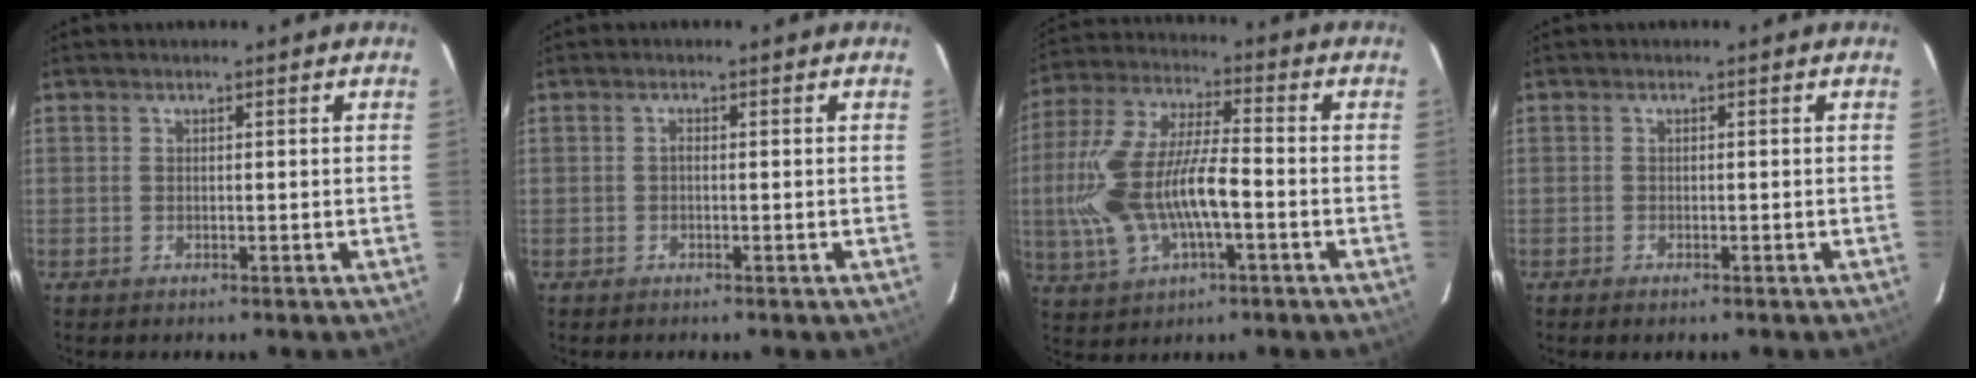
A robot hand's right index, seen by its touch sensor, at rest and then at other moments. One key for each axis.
{"total": 0.5, "fx": -0.2, "fy": 0.3, "fz": 0.4, "tx": -0.005, "ty": 0.004, "tz": -0.006}
{"total": 17.4, "fx": -3.7, "fy": 7.4, "fz": 15.3, "tx": -0.329, "ty": 0.001, "tz": -0.064}
{"total": 1.1, "fx": -0.9, "fy": 0.4, "fz": 0.6, "tx": -0.013, "ty": -0.004, "tz": -0.017}